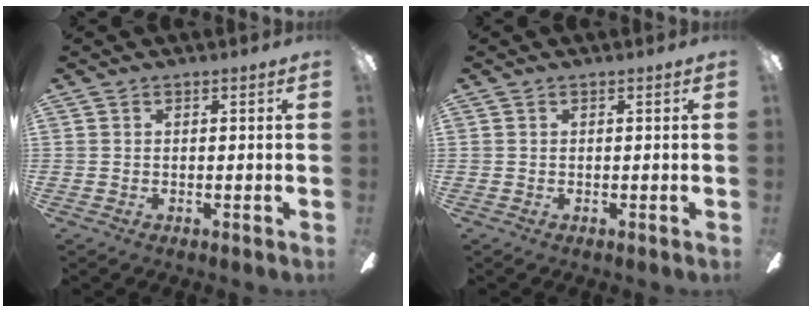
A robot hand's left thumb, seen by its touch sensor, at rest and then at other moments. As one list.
[{"total": 0.0}]